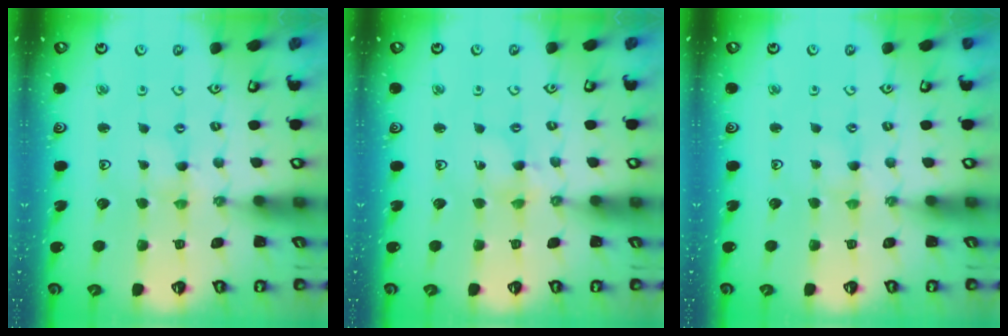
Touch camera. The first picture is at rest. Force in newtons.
{"total": 2.0, "press": 2.0, "slide": 0.2}
{"total": 1.1, "press": 1.0, "slide": 0.4}